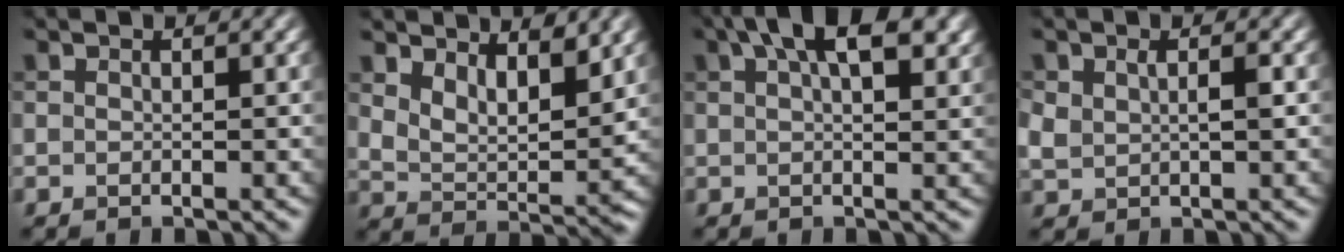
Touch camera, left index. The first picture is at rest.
{"total": 4.8, "force": [3.0, 2.1, 3.1], "torque": [-0.056, -0.015, 0.052]}
{"total": 7.5, "force": [3.6, 2.8, 5.9], "torque": [-0.082, 0.020, 0.050]}
{"total": 2.3, "force": [0.4, 1.3, 1.8], "torque": [-0.042, -0.002, 0.014]}